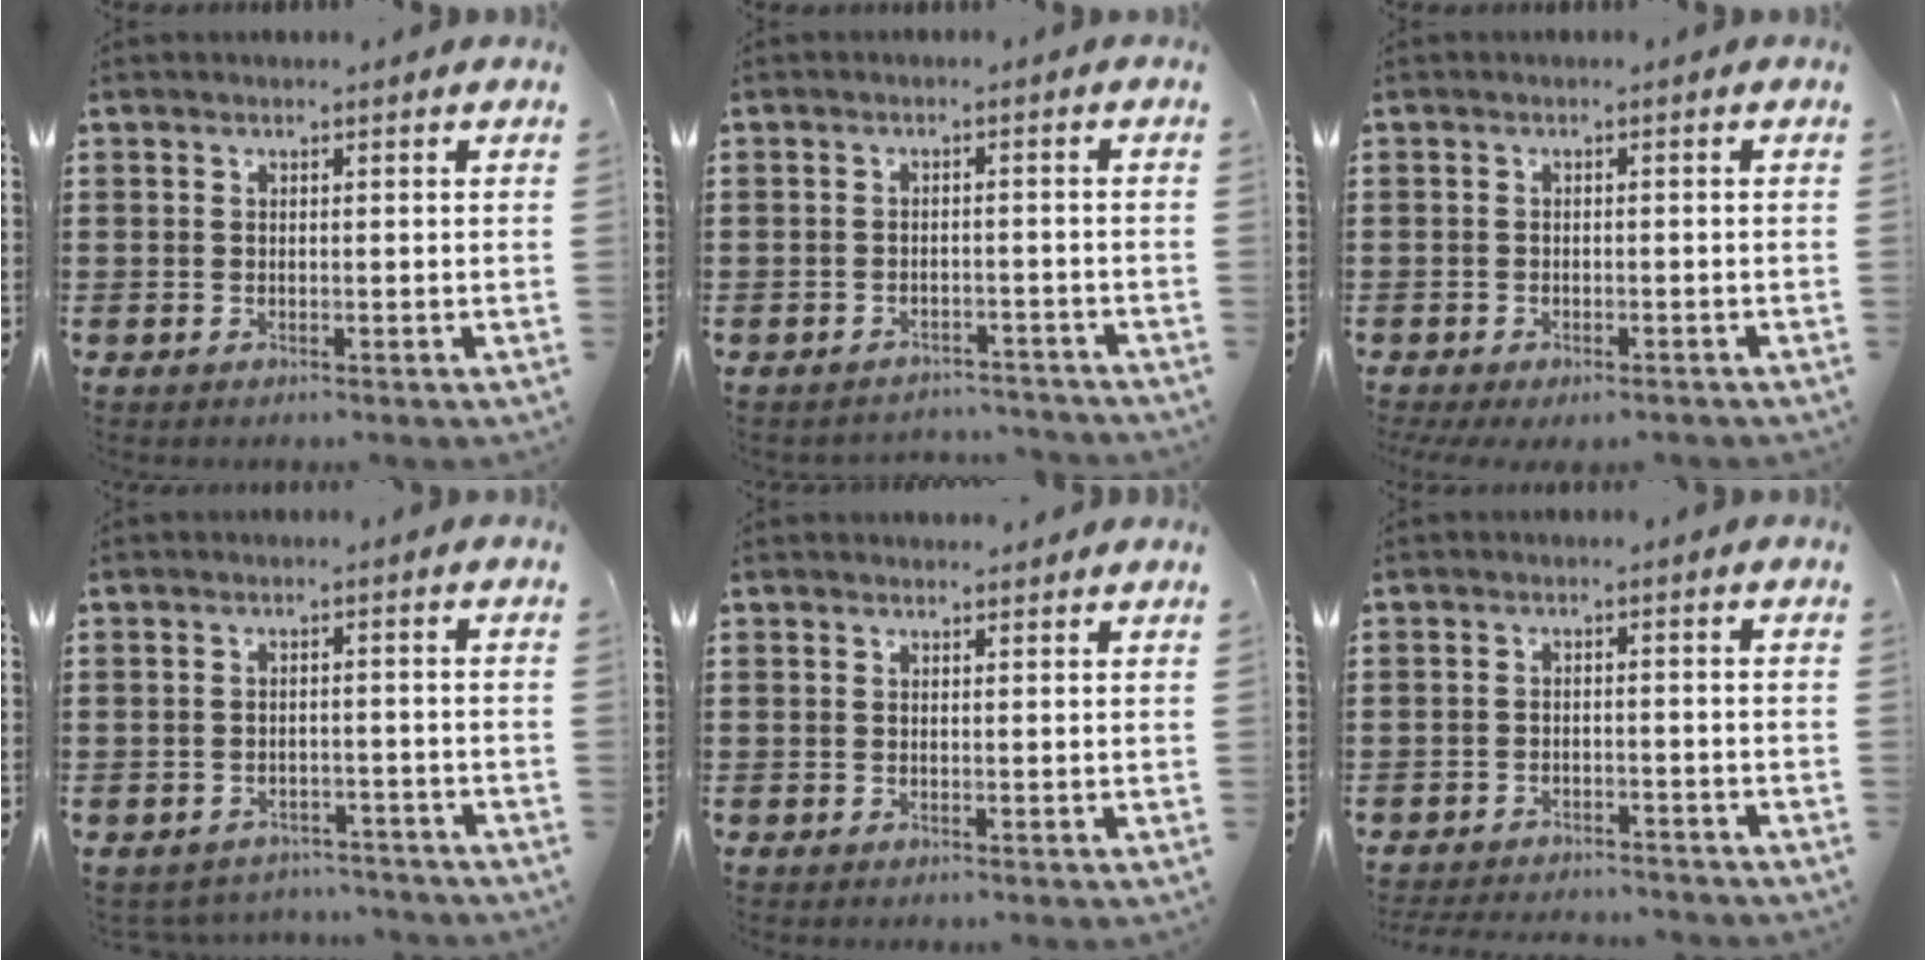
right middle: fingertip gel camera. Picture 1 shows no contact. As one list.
[{"total": 2.3, "force": [-2.3, 0.0, 0.0], "torque": [-0.008, -0.004, -0.048]}, {"total": 1.0, "force": [-0.9, 0.1, 0.3], "torque": [-0.010, -0.006, -0.017]}, {"total": 2.4, "force": [-2.4, 0.3, -0.1], "torque": [-0.007, -0.004, -0.052]}, {"total": 1.0, "force": [1.0, -0.1, 0.1], "torque": [0.003, -0.006, 0.019]}, {"total": 2.7, "force": [-2.7, 0.0, 0.0], "torque": [-0.007, -0.006, -0.057]}]